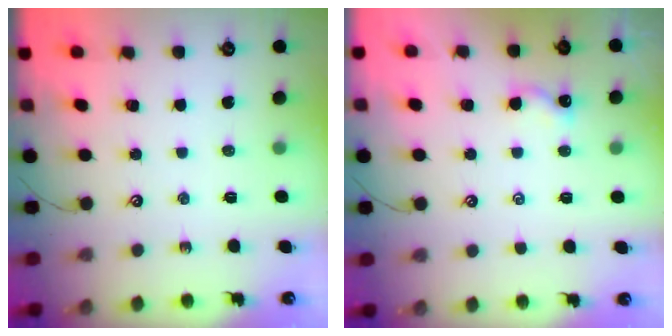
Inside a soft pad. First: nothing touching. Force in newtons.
{"total": 0.0}